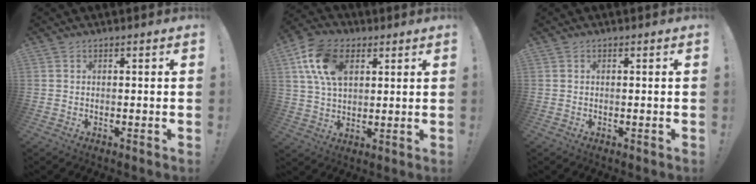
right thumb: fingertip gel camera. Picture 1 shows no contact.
{"total": 15.5, "force": [5.8, 10.2, 10.1], "torque": [-0.186, -0.004, 0.113]}
{"total": 0.0}